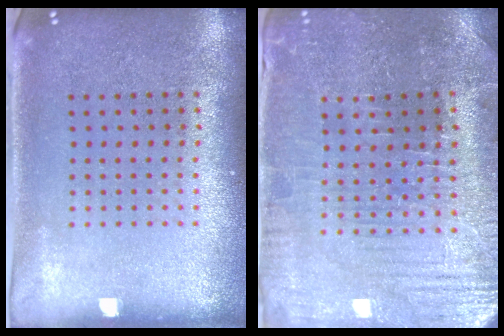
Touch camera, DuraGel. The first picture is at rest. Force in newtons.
{"total": 1.6, "press": 1.6, "slide": 0.4}